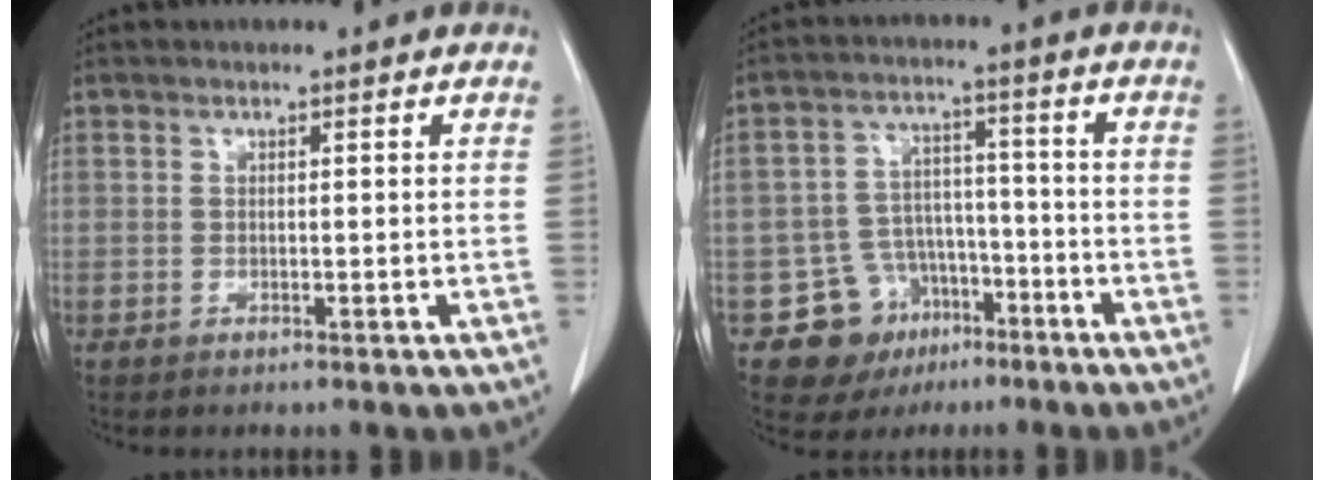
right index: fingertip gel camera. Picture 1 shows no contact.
{"total": 9.5, "force": [-4.9, 7.9, 1.7], "torque": [-0.020, 0.036, -0.064]}